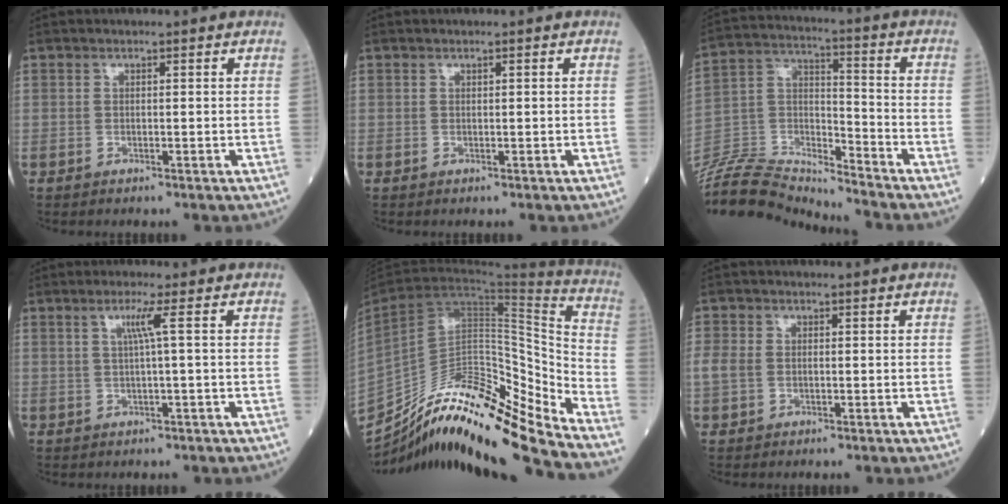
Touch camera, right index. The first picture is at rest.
{"total": 0.0}
{"total": 16.8, "force": [-16.6, 0.7, 2.4], "torque": [-0.048, 0.040, -0.302]}
{"total": 2.6, "force": [0.6, -0.9, 2.3], "torque": [-0.049, -0.001, 0.015]}
{"total": 22.3, "force": [-19.2, 1.2, 11.3], "torque": [-0.205, 0.013, -0.326]}
{"total": 2.9, "force": [-0.1, 2.2, 1.8], "torque": [-0.062, 0.012, -0.001]}